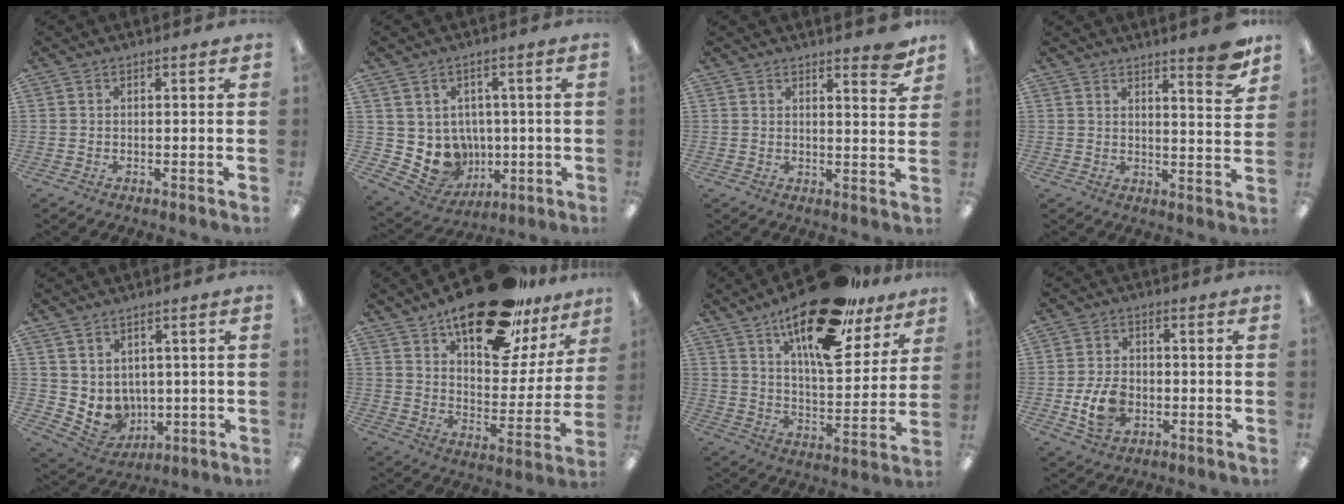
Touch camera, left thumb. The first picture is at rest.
{"total": 8.8, "force": [0.5, 8.4, 2.3], "torque": [-0.053, -0.014, 0.026]}
{"total": 5.2, "force": [4.4, 1.2, 2.6], "torque": [-0.021, -0.031, 0.071]}
{"total": 7.9, "force": [6.3, 1.1, 4.6], "torque": [-0.050, -0.046, 0.099]}
{"total": 5.9, "force": [2.1, 5.3, 1.4], "torque": [-0.036, -0.023, 0.050]}
{"total": 25.3, "force": [18.4, 10.1, 14.2], "torque": [-0.205, -0.106, 0.305]}
{"total": 23.6, "force": [15.6, 9.1, 15.2], "torque": [-0.229, -0.090, 0.258]}
{"total": 8.3, "force": [-2.2, 5.9, 5.5], "torque": [-0.104, 0.003, -0.042]}